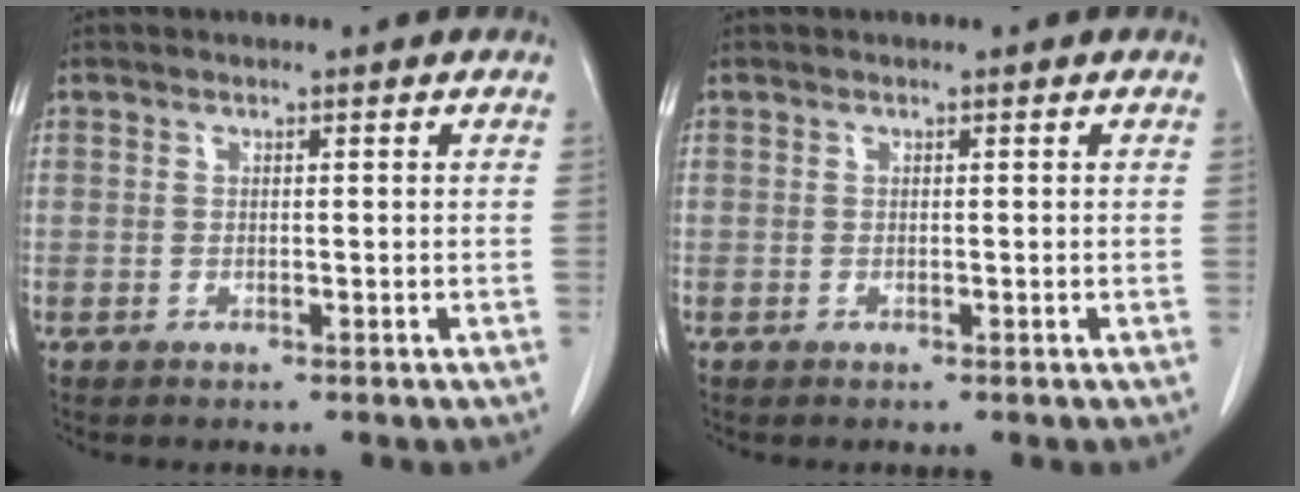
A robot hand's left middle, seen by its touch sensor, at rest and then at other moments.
{"total": 0.0}